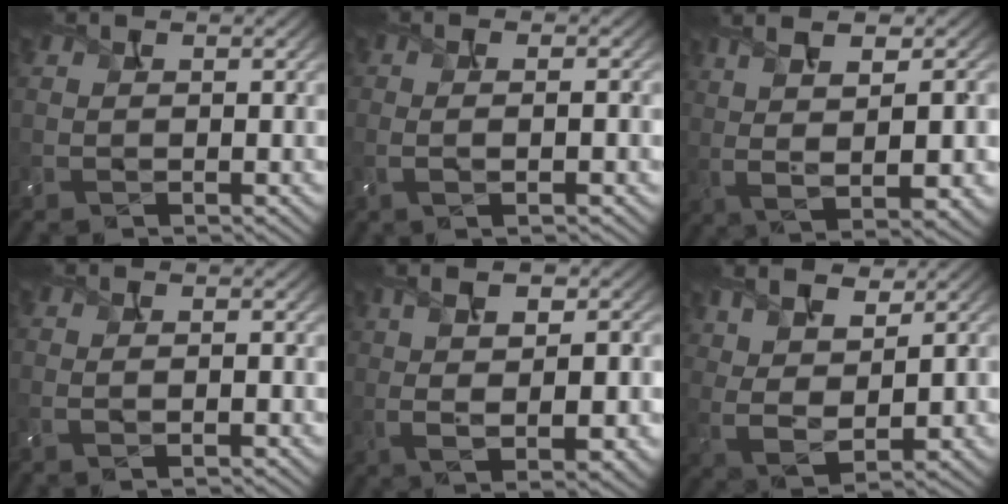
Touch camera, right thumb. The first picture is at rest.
{"total": 3.1, "force": [-0.3, 0.6, 3.0], "torque": [-0.048, 0.004, -0.014]}
{"total": 9.9, "force": [2.5, 3.0, 9.1], "torque": [-0.168, 0.007, 0.046]}
{"total": 2.0, "force": [-0.5, 0.6, 1.8], "torque": [-0.015, 0.003, -0.014]}
{"total": 10.0, "force": [1.2, 4.1, 9.1], "torque": [-0.149, 0.011, 0.021]}
{"total": 7.7, "force": [3.5, 3.5, 5.9], "torque": [-0.120, 0.004, 0.064]}